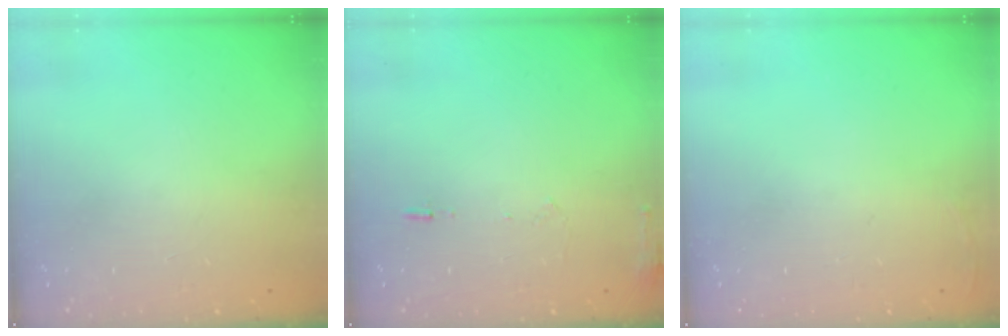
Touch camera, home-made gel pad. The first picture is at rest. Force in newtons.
{"total": 6.4, "press": 6.2, "slide": 1.5}
{"total": 2.7, "press": 2.6, "slide": 1.0}